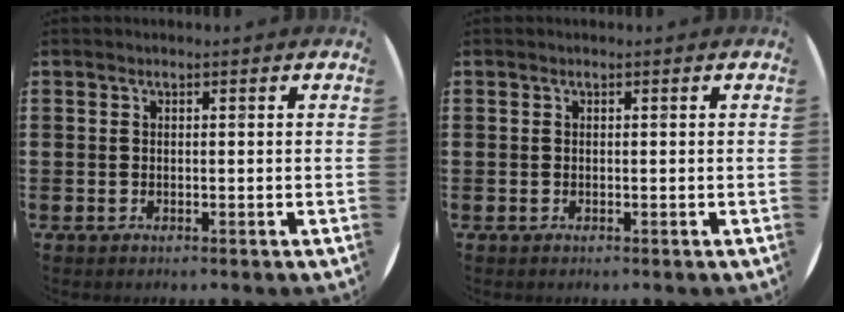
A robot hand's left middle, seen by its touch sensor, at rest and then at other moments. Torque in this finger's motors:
{"motor_torque": [0.06, -0.23, 0.00, 0.02]}